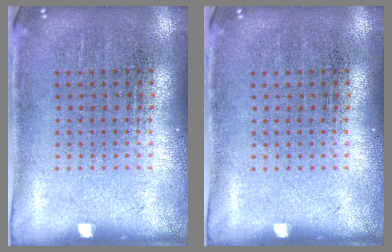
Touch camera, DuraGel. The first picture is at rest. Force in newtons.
{"total": 0.0}